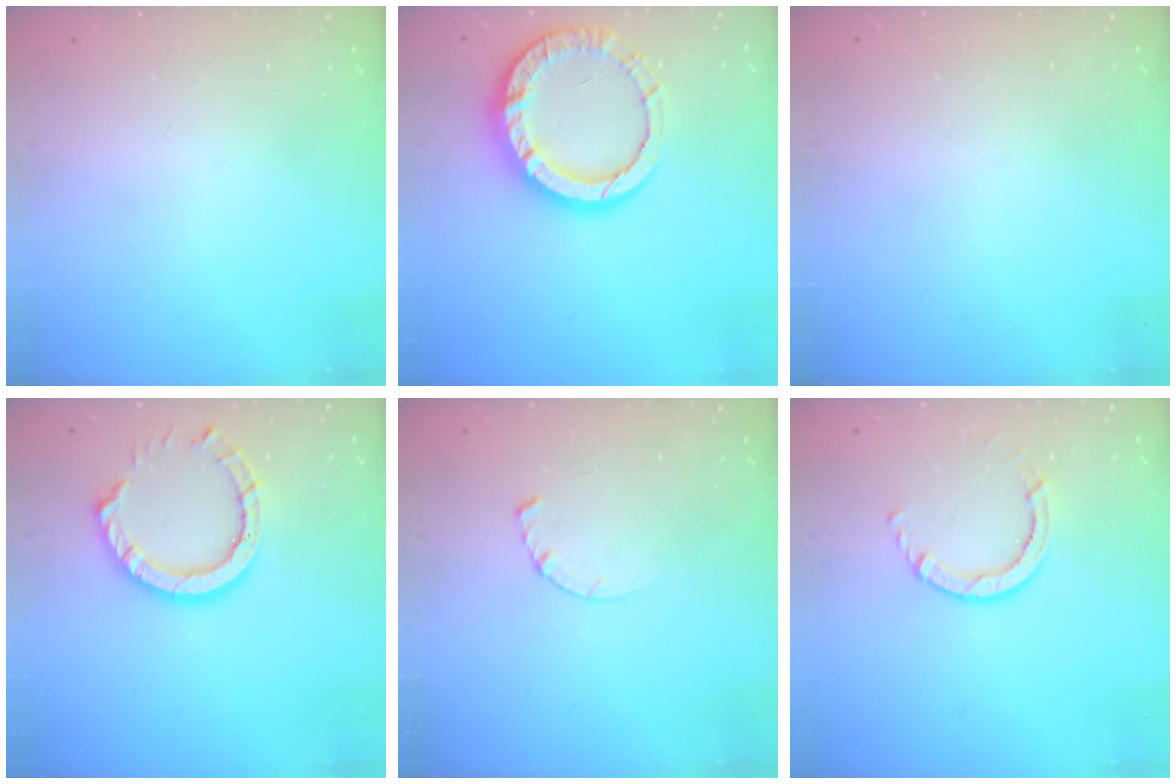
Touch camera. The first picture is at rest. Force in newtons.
{"total": 14.5, "press": 14.3, "slide": 2.2}
{"total": 2.2, "press": 2.2, "slide": 0.1}
{"total": 10.6, "press": 10.6, "slide": 0.9}
{"total": 3.3, "press": 3.3, "slide": 0.3}
{"total": 3.1, "press": 3.1, "slide": 0.3}